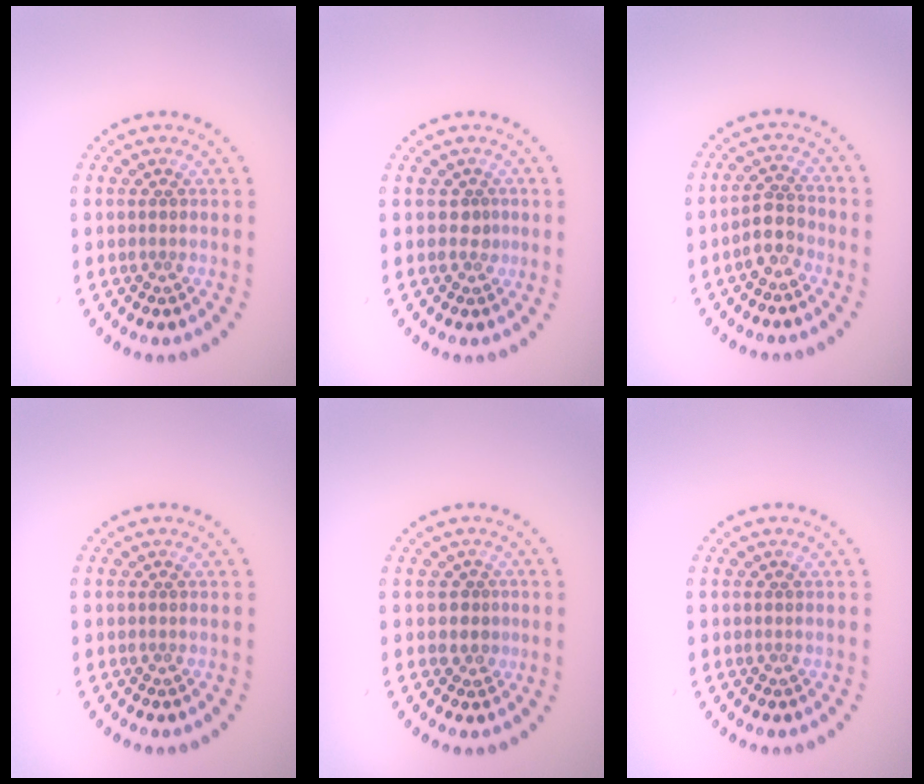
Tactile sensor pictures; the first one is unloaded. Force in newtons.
{"total": 1.0, "press": 0.6, "slide": 0.8}
{"total": 2.5, "press": 2.2, "slide": 1.2}
{"total": 0.0}
{"total": 1.2, "press": 0.9, "slide": 0.8}
{"total": 0.0}